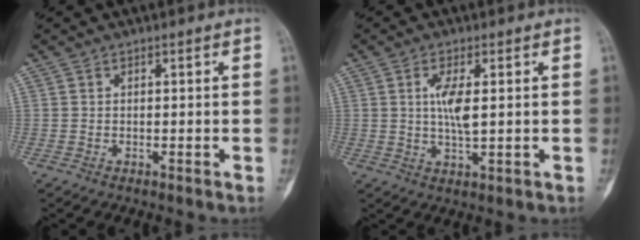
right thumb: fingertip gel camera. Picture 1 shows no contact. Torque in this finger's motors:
{"motor_torque": [0.71, 1.10, 0.84, -0.09, 0.35]}